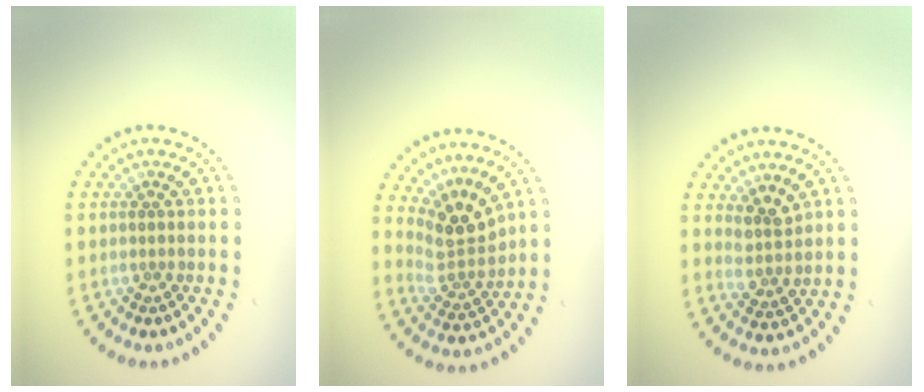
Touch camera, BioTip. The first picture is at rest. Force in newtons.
{"total": 3.7, "press": 2.5, "slide": 2.8}
{"total": 2.3, "press": 1.7, "slide": 1.5}